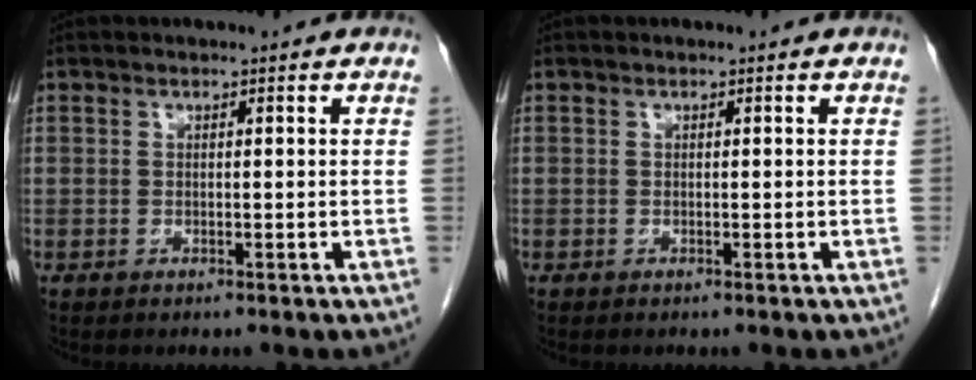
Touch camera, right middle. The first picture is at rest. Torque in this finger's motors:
{"motor_torque": [0.04, -0.60, -0.04, -0.02]}